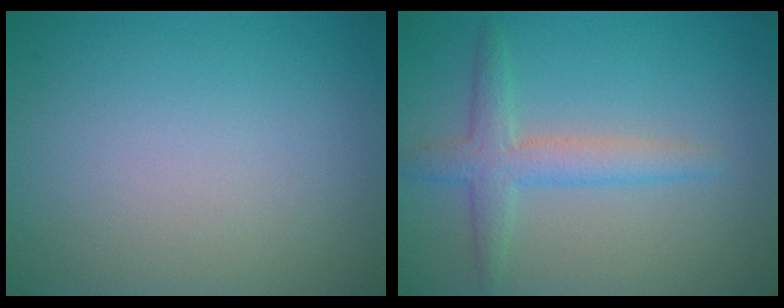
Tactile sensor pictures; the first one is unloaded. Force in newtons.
{"total": 3.1, "press": 3.1, "slide": 0.1}